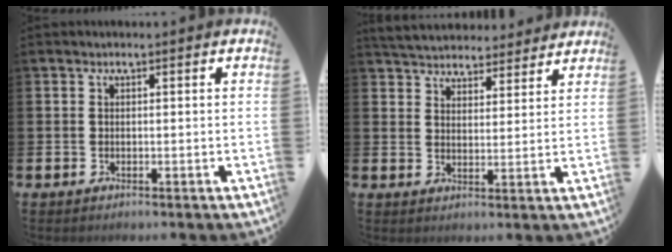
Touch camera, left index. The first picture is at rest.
{"total": 5.2, "force": [5.0, 1.2, -0.1], "torque": [-0.025, -0.030, 0.091]}